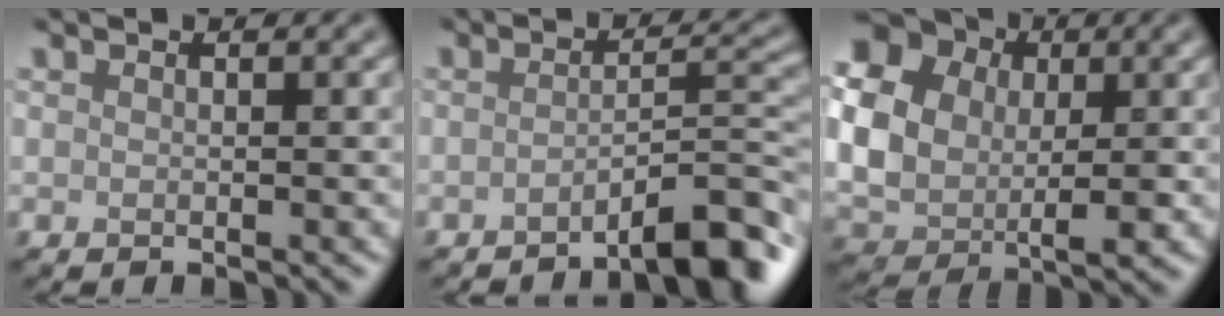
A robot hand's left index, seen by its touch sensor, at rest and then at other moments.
{"total": 5.4, "force": [-3.4, 0.9, 4.1], "torque": [-0.049, 0.015, -0.056]}
{"total": 13.0, "force": [2.9, 10.7, 6.8], "torque": [-0.147, 0.020, 0.044]}